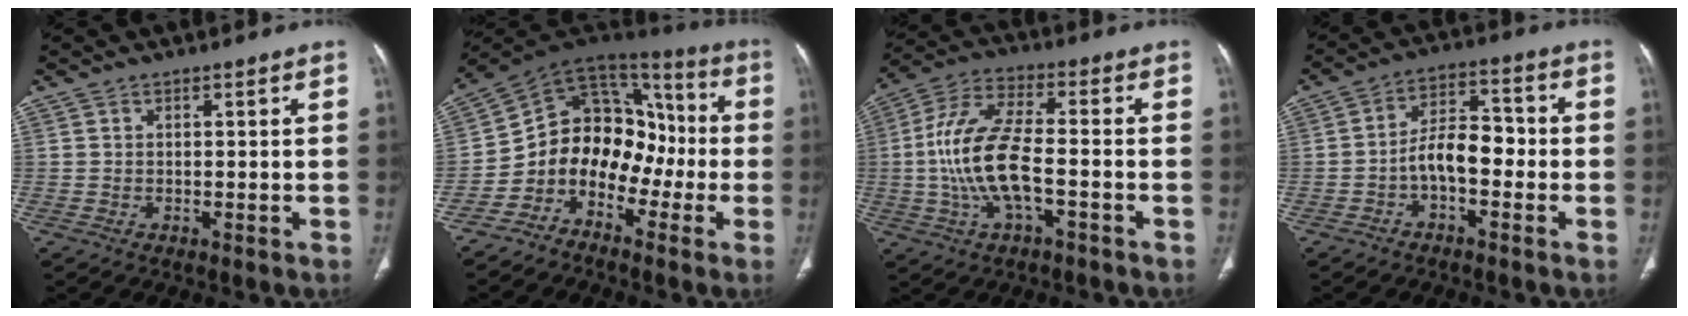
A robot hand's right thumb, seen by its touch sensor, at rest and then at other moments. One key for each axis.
{"total": 14.4, "fx": -5.0, "fy": 10.8, "fz": 8.2, "tx": -0.081, "ty": 0.102, "tz": -0.099}
{"total": 13.8, "fx": -2.5, "fy": 5.8, "fz": 12.2, "tx": -0.259, "ty": 0.031, "tz": -0.048}
{"total": 8.0, "fx": -2.2, "fy": 4.4, "fz": 6.2, "tx": -0.091, "ty": 0.040, "tz": -0.046}